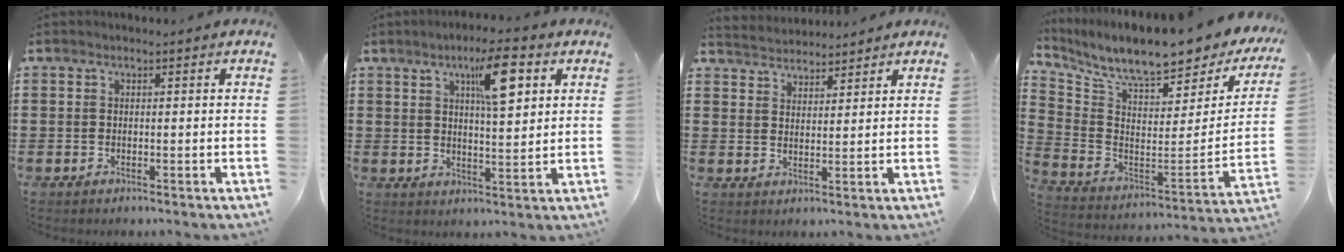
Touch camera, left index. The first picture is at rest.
{"total": 8.8, "force": [4.0, 2.4, 7.5], "torque": [-0.115, -0.003, 0.057]}
{"total": 3.2, "force": [3.1, 0.5, -0.6], "torque": [-0.003, -0.011, 0.058]}
{"total": 8.5, "force": [7.2, 0.9, 4.4], "torque": [-0.111, -0.064, 0.117]}